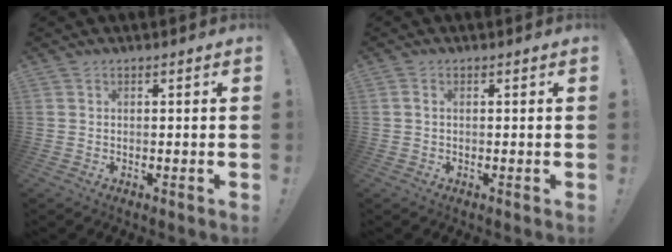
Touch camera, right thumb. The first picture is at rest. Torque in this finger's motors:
{"motor_torque": [-0.01, 0.06, 0.12, 0.05, 0.02]}